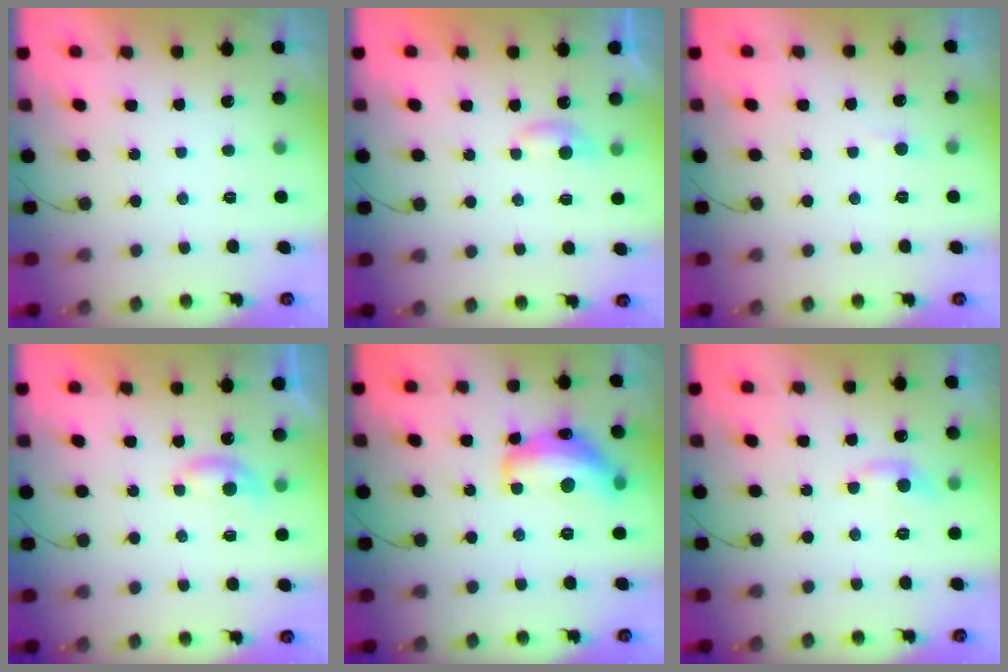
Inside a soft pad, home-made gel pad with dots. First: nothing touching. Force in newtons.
{"total": 4.1, "press": 4.1, "slide": 0.5}
{"total": 2.0, "press": 2.0, "slide": 0.2}
{"total": 5.6, "press": 5.6, "slide": 0.7}
{"total": 16.6, "press": 16.6, "slide": 0.9}
{"total": 5.1, "press": 5.1, "slide": 0.7}